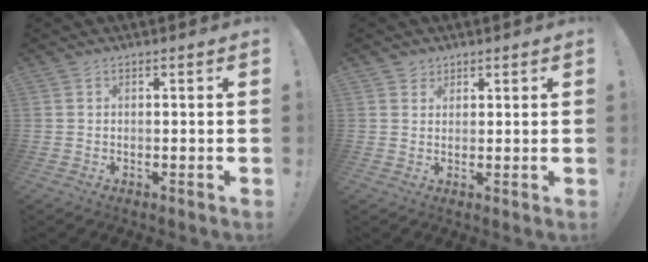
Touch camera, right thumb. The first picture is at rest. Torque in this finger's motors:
{"motor_torque": [0.17, -0.32, -0.05, 0.07, 0.00]}